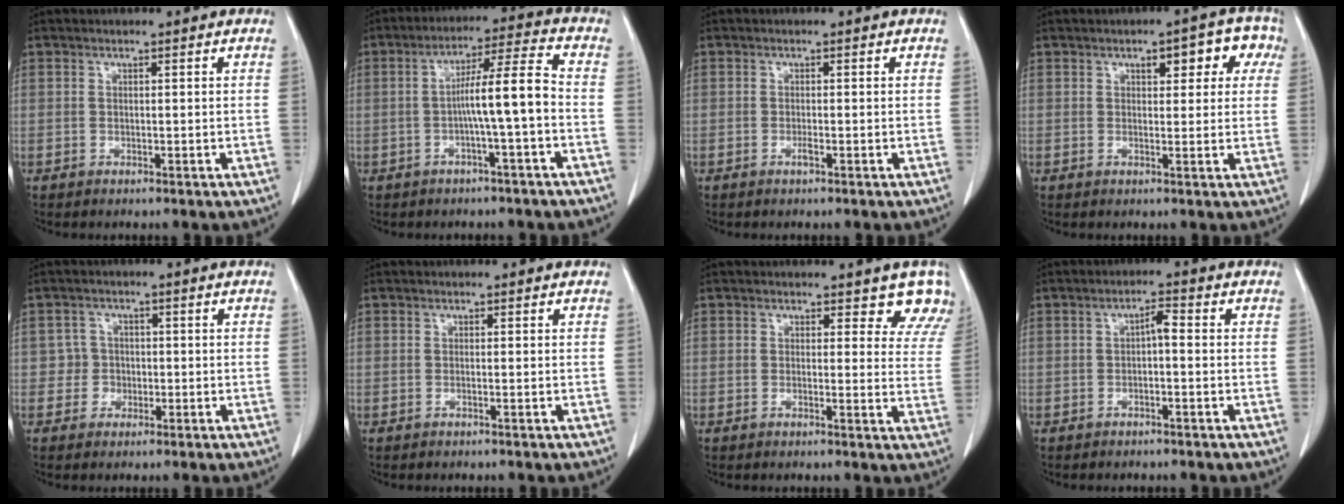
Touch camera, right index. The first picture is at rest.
{"total": 8.3, "force": [-1.6, -0.8, 8.1], "torque": [-0.134, 0.021, -0.030]}
{"total": 0.6, "force": [-0.4, 0.0, 0.5], "torque": [-0.010, 0.000, -0.007]}
{"total": 6.4, "force": [2.6, 2.7, 5.3], "torque": [-0.047, 0.024, 0.024]}
{"total": 2.7, "force": [-0.5, 2.6, -0.3], "torque": [0.022, 0.012, -0.013]}
{"total": 0.0}
{"total": 6.4, "force": [5.6, 2.6, 1.7], "torque": [0.017, -0.018, 0.029]}
{"total": 2.3, "force": [-0.2, 0.4, 2.2], "torque": [-0.034, 0.010, -0.006]}